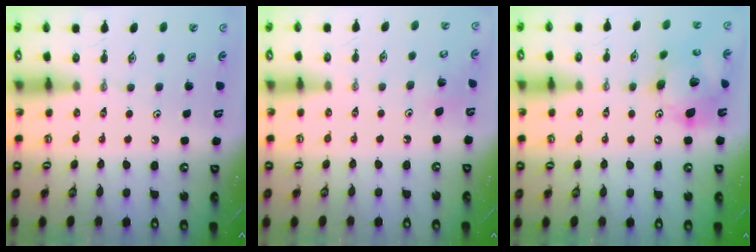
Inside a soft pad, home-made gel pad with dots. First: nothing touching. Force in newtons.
{"total": 6.1, "press": 6.1, "slide": 0.5}
{"total": 16.2, "press": 16.0, "slide": 2.5}